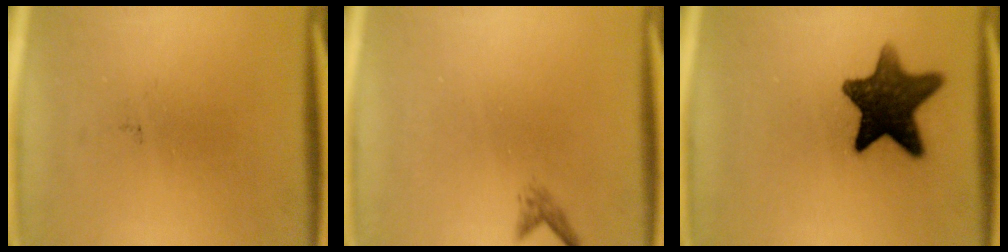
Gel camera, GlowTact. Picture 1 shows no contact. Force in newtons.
{"total": 1.0}
{"total": 12.6}